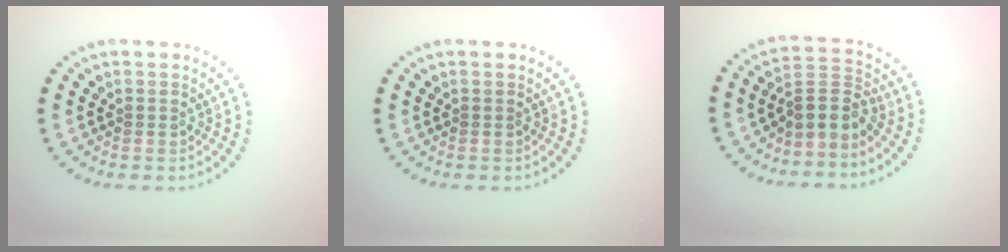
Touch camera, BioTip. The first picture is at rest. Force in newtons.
{"total": 0.0}
{"total": 3.1, "press": 2.2, "slide": 2.1}